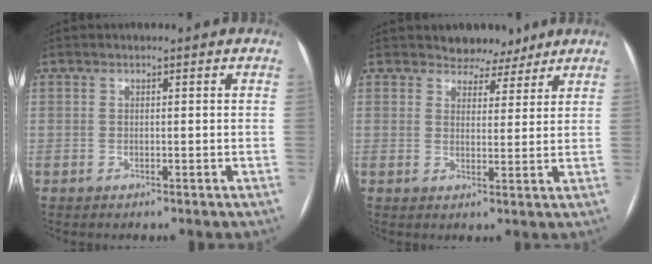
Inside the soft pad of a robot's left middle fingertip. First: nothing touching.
{"total": 4.7, "force": [4.0, 2.6, 0.3], "torque": [0.000, -0.001, 0.052]}